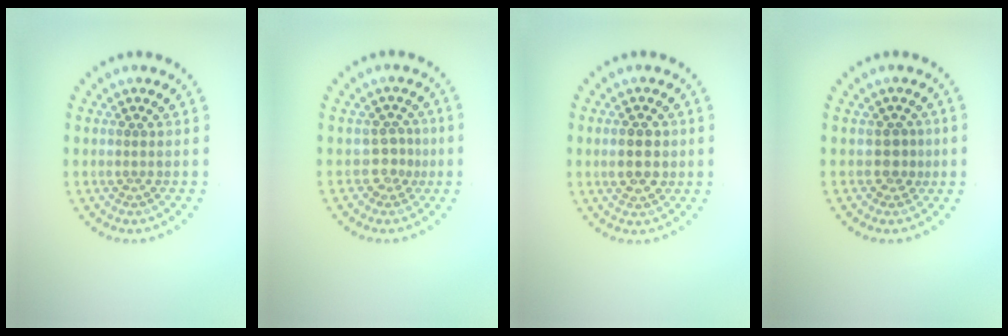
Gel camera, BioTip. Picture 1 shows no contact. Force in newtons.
{"total": 1.9, "press": 1.4, "slide": 1.3}
{"total": 3.0, "press": 3.0, "slide": 0.1}
{"total": 1.6, "press": 1.3, "slide": 0.9}